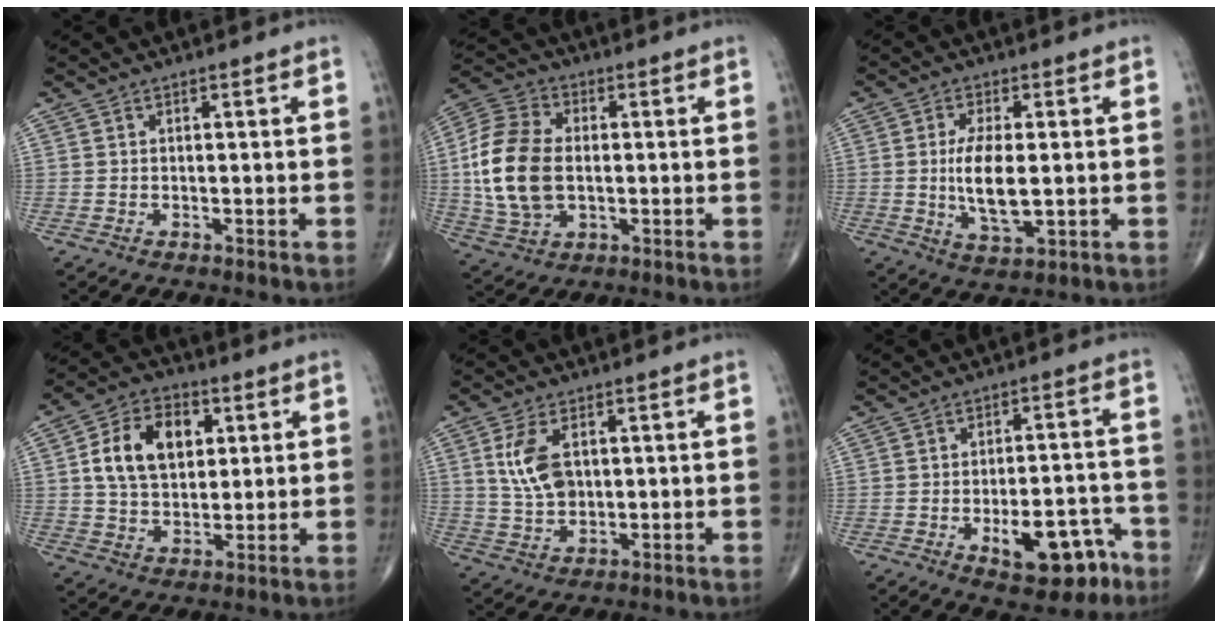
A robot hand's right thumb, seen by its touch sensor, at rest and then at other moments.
{"total": 15.9, "force": [-0.2, 10.1, 12.2], "torque": [-0.247, 0.010, -0.002]}
{"total": 9.1, "force": [-0.2, 3.7, 8.3], "torque": [-0.156, -0.015, 0.000]}
{"total": 13.2, "force": [3.3, 8.7, 9.3], "torque": [-0.138, 0.002, 0.055]}
{"total": 8.1, "force": [2.0, 4.8, 6.2], "torque": [-0.120, -0.004, 0.046]}
{"total": 11.6, "force": [-5.6, 5.5, 8.5], "torque": [-0.096, 0.042, -0.070]}